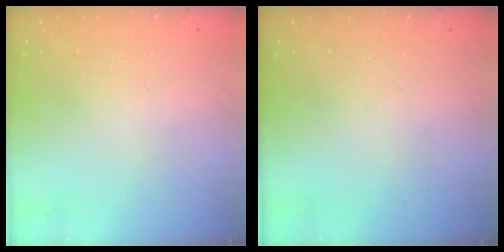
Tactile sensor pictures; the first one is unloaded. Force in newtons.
{"total": 0.0}